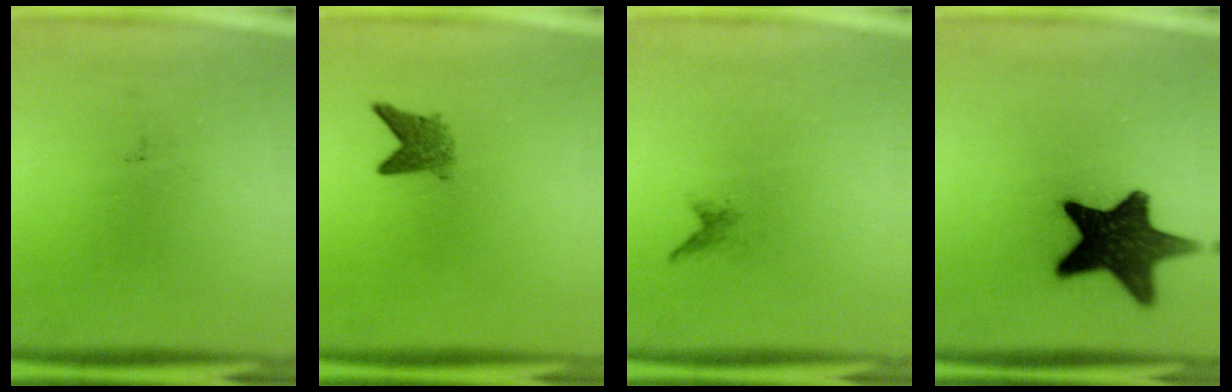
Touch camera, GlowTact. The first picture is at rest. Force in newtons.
{"total": 3.0}
{"total": 0.7}
{"total": 15.5}